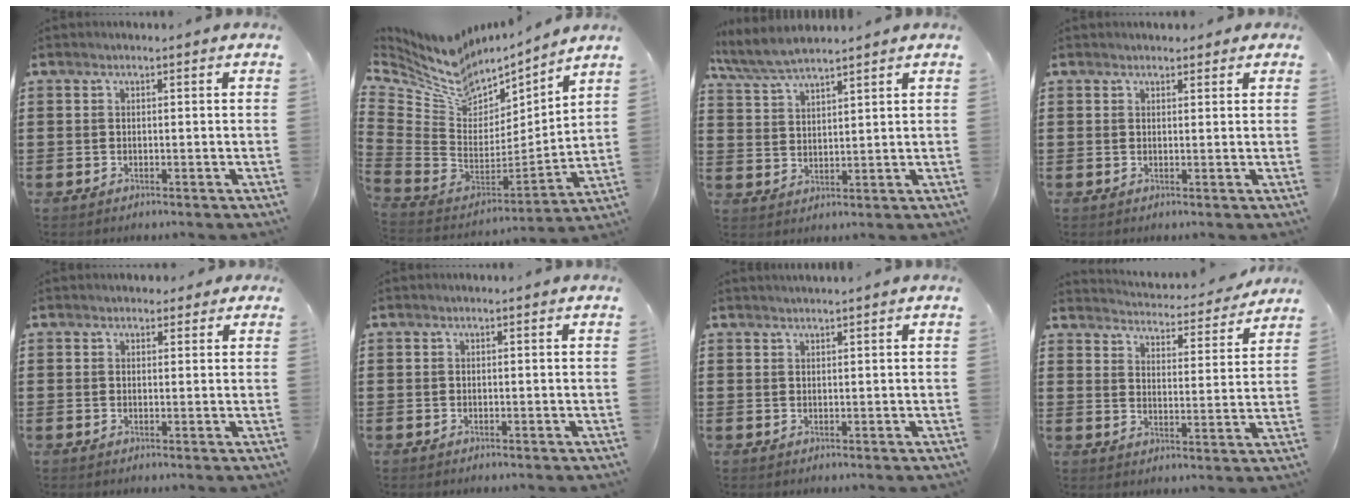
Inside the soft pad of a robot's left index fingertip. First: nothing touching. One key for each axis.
{"total": 7.7, "fx": 6.1, "fy": 4.1, "fz": 2.4, "tx": -0.097, "ty": -0.054, "tz": 0.111}
{"total": 5.4, "fx": 4.9, "fy": 0.8, "fz": 2.1, "tx": -0.056, "ty": -0.012, "tz": 0.091}
{"total": 1.5, "fx": 1.3, "fy": 0.7, "fz": 0.2, "tx": -0.007, "ty": 0.005, "tz": 0.025}
{"total": 1.7, "fx": 1.2, "fy": 1.2, "fz": 0.2, "tx": -0.001, "ty": 0.005, "tz": 0.022}
{"total": 0.0}
{"total": 0.9, "fx": 0.9, "fy": -0.1, "fz": 0.1, "tx": -0.002, "ty": -0.003, "tz": 0.018}
{"total": 3.9, "fx": 3.9, "fy": -0.3, "fz": 0.4, "tx": -0.022, "ty": -0.037, "tz": 0.060}